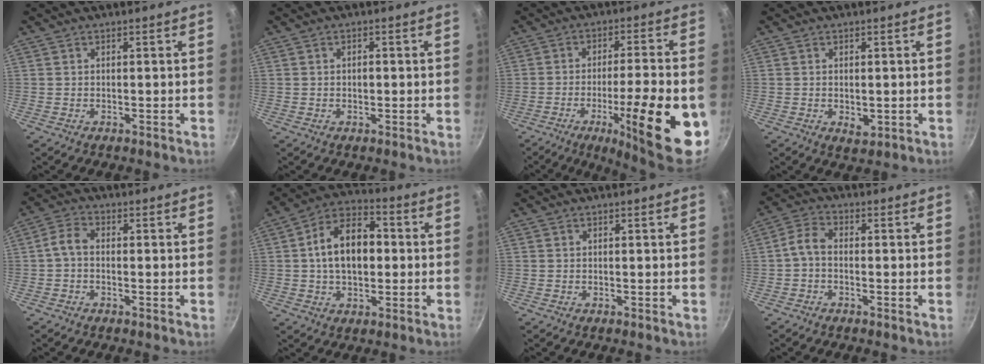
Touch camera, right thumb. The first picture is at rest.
{"total": 1.4, "force": [0.0, 1.0, 1.0], "torque": [-0.015, 0.004, -0.002]}
{"total": 20.3, "force": [-6.5, 4.3, 18.8], "torque": [-0.253, 0.017, -0.093]}
{"total": 2.7, "force": [-0.3, 1.7, 2.1], "torque": [-0.032, -0.008, -0.003]}
{"total": 3.4, "force": [-0.7, 2.0, 2.7], "torque": [-0.063, 0.017, -0.025]}
{"total": 14.1, "force": [0.7, 9.1, 10.7], "torque": [-0.144, 0.030, -0.002]}
{"total": 0.0}
{"total": 3.7, "force": [-1.1, 2.1, 2.9], "torque": [-0.069, 0.021, -0.032]}